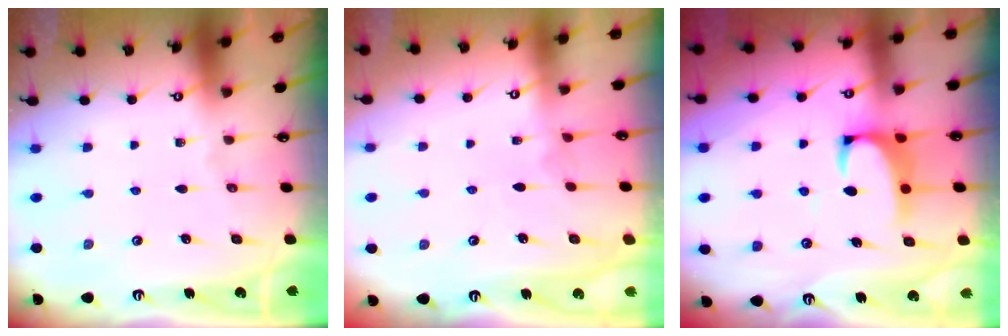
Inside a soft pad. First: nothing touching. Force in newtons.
{"total": 3.7, "press": 3.7, "slide": 0.2}
{"total": 2.1, "press": 1.9, "slide": 0.9}